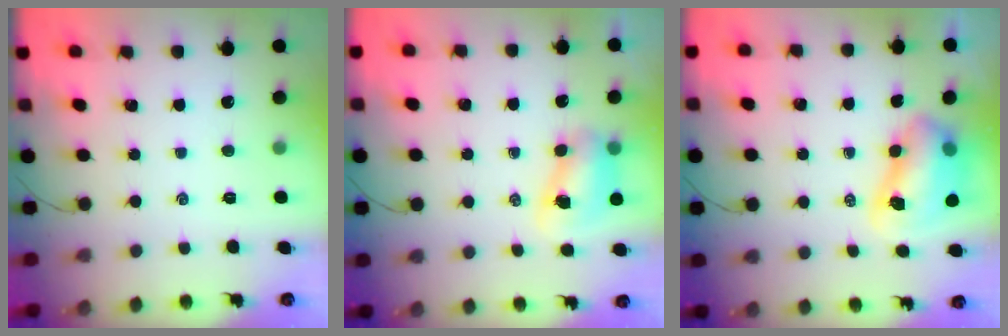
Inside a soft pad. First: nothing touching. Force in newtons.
{"total": 8.0, "press": 8.0, "slide": 1.1}
{"total": 9.9, "press": 9.6, "slide": 2.1}